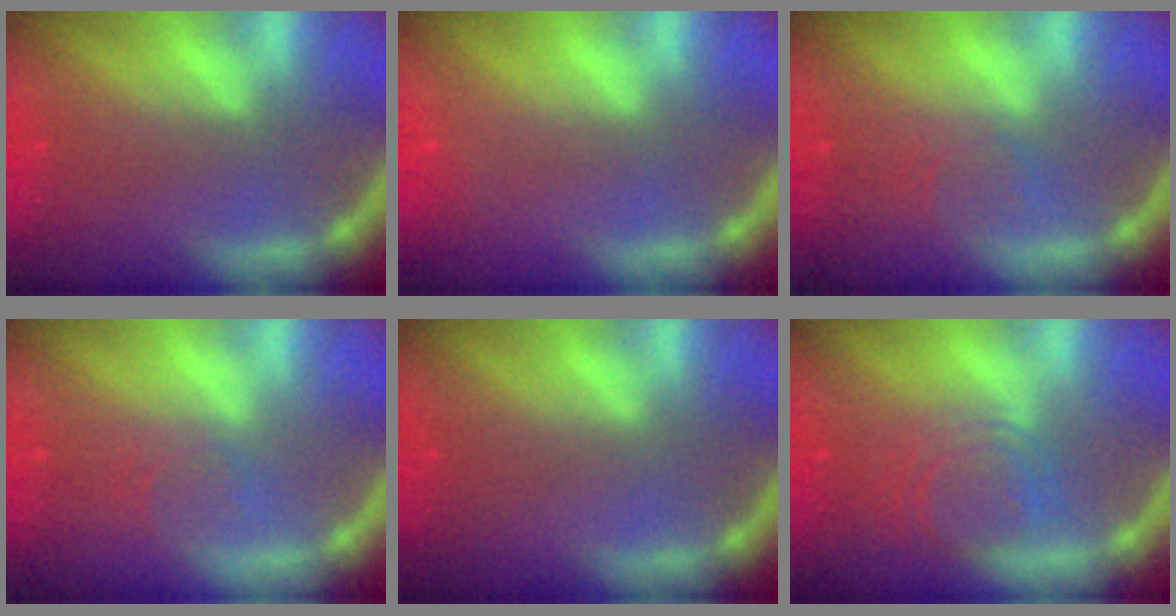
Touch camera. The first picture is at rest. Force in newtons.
{"total": 0.9}
{"total": 1.9}
{"total": 1.9}
{"total": 0.0}
{"total": 5.6}